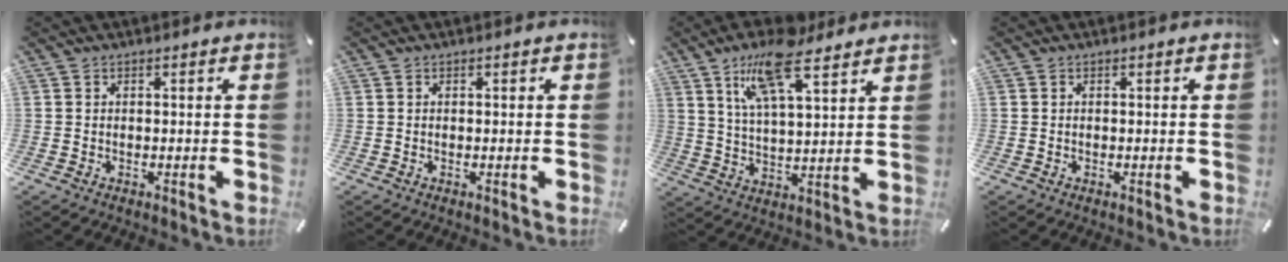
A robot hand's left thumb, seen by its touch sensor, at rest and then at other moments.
{"total": 0.0}
{"total": 13.8, "force": [9.4, 4.5, 9.2], "torque": [-0.174, -0.026, 0.165]}
{"total": 0.0}